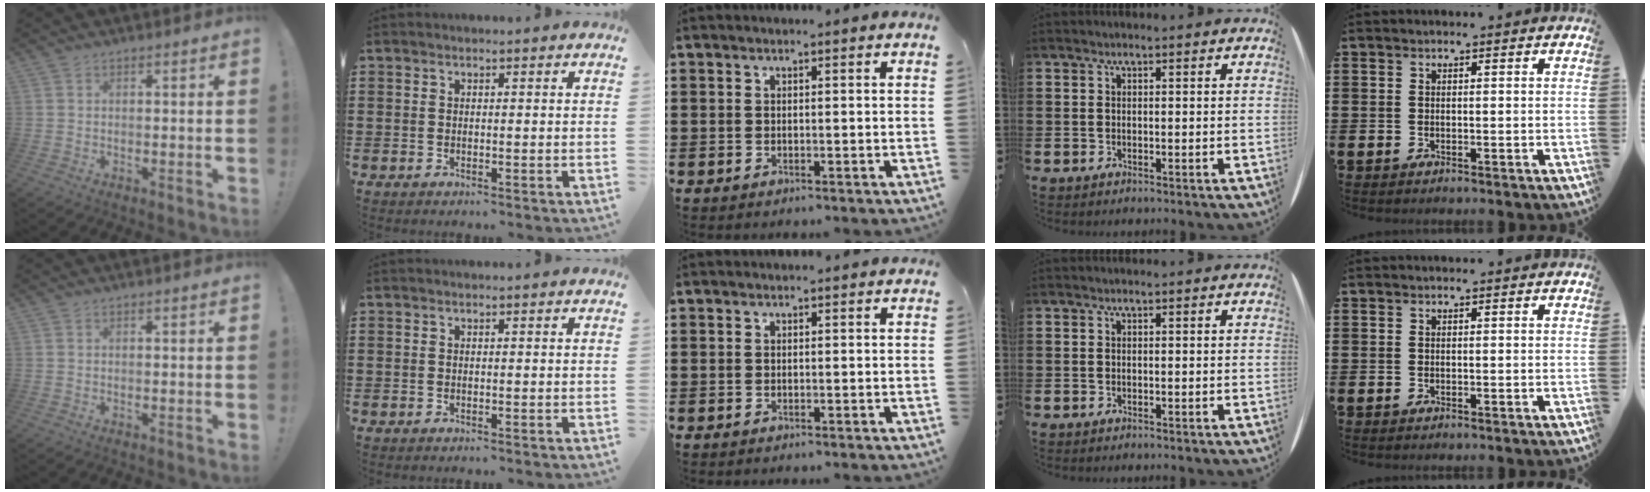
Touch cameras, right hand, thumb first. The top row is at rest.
{}